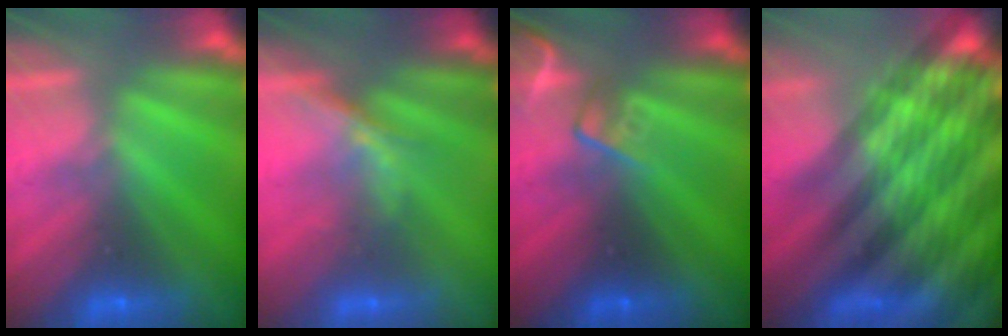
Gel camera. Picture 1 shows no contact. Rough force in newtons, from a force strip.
{"total": 2.0}
{"total": 2.4}
{"total": 7.0}